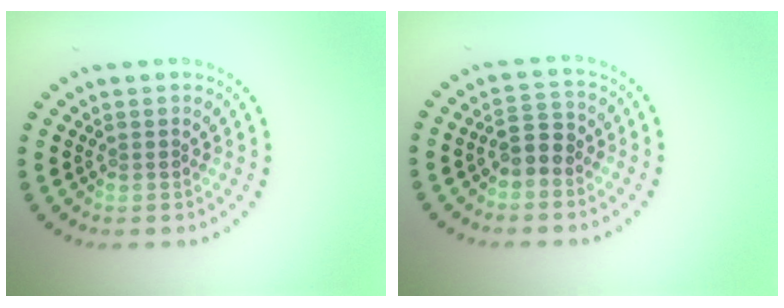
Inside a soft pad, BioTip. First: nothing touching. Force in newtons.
{"total": 2.2, "press": 2.1, "slide": 0.7}